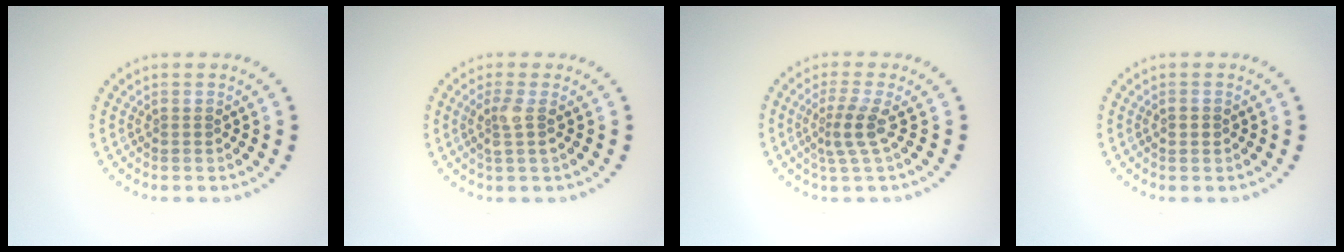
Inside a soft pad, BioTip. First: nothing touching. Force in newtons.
{"total": 1.7, "press": 1.4, "slide": 1.0}
{"total": 2.5, "press": 1.8, "slide": 1.8}
{"total": 1.2, "press": 1.2, "slide": 0.1}